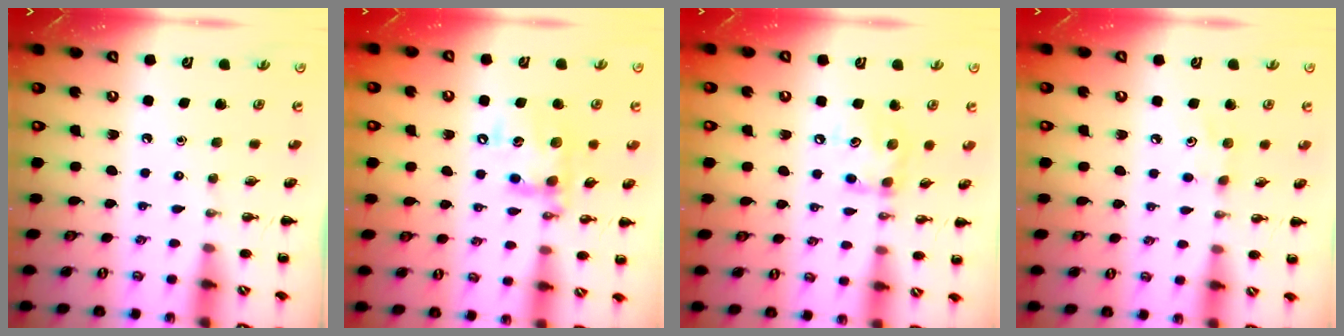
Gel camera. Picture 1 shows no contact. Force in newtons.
{"total": 15.4, "press": 15.1, "slide": 2.9}
{"total": 9.4, "press": 9.4, "slide": 0.4}
{"total": 3.8, "press": 3.7, "slide": 0.8}